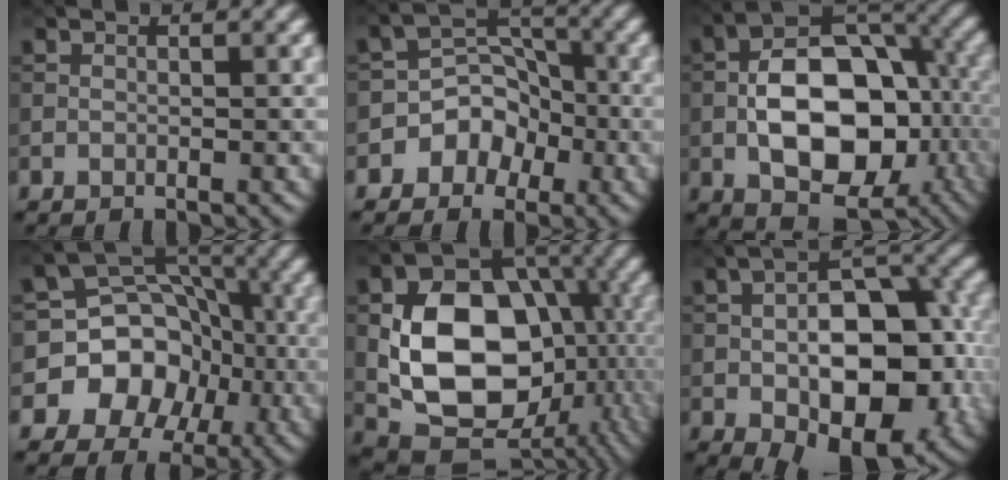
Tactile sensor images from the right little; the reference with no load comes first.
{"total": 4.8, "force": [-2.6, 3.8, 1.4], "torque": [0.010, 0.017, -0.063]}
{"total": 13.7, "force": [-3.3, 8.3, 10.5], "torque": [-0.162, 0.000, -0.061]}
{"total": 9.8, "force": [-3.4, 8.7, 3.0], "torque": [-0.032, 0.005, -0.087]}
{"total": 14.6, "force": [-1.1, 10.7, 9.9], "torque": [-0.173, -0.028, -0.016]}
{"total": 13.1, "force": [-2.6, 7.6, 10.4], "torque": [-0.146, -0.017, -0.033]}